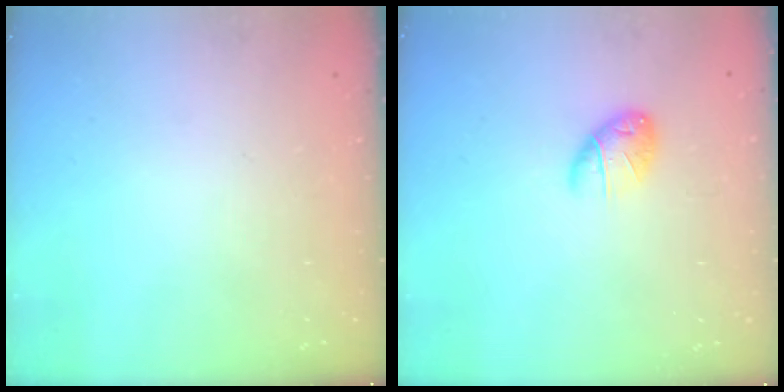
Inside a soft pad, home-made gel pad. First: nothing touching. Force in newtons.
{"total": 7.1, "press": 7.0, "slide": 1.4}